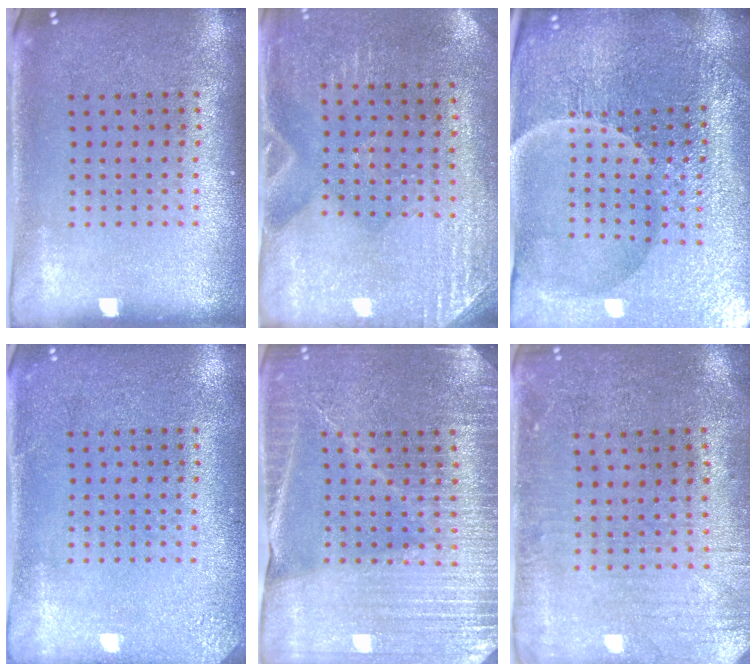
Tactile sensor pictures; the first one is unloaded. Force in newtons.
{"total": 2.8, "press": 2.5, "slide": 1.3}
{"total": 5.2, "press": 5.0, "slide": 1.5}
{"total": 2.0, "press": 2.0, "slide": 0.3}
{"total": 3.9, "press": 3.7, "slide": 1.2}
{"total": 0.5, "press": 0.3, "slide": 0.5}